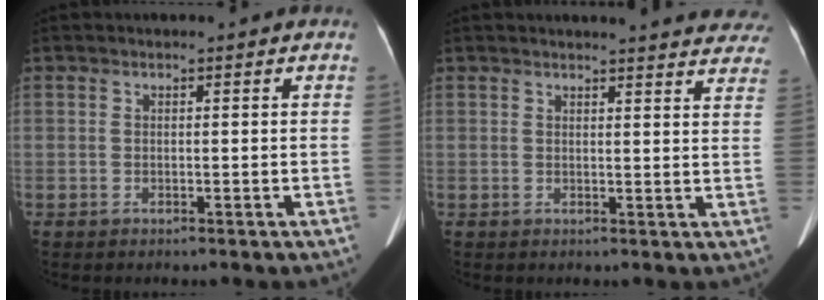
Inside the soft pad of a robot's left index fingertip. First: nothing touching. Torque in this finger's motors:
{"motor_torque": [0.63, -1.38, 0.20, 0.03]}